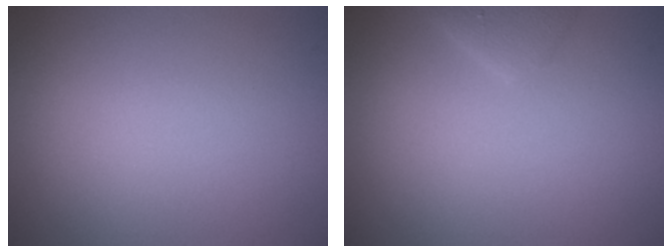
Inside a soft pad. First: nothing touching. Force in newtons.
{"total": 1.6, "press": 1.6, "slide": 0.2}